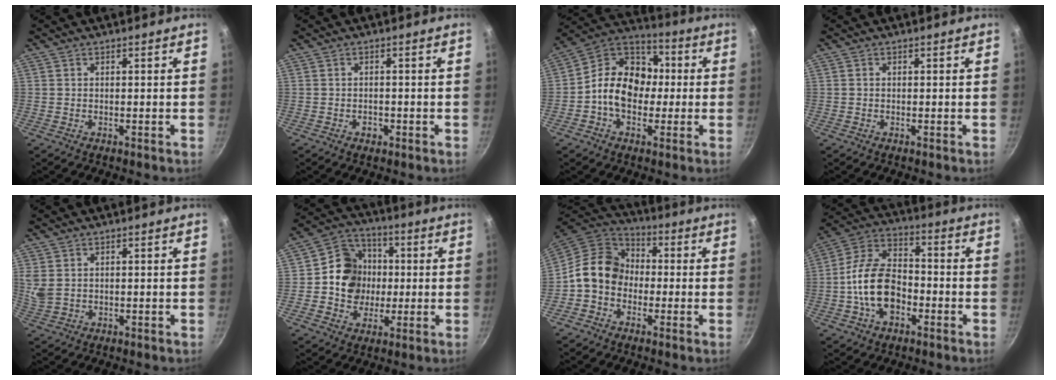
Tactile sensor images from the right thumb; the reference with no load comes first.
{"total": 1.6, "force": [-0.7, 1.1, 0.8], "torque": [-0.011, 0.004, -0.008]}
{"total": 14.2, "force": [-1.1, 11.0, 8.9], "torque": [-0.099, 0.038, -0.042]}
{"total": 0.0}
{"total": 3.8, "force": [1.2, 2.7, 2.4], "torque": [-0.045, -0.005, 0.031]}
{"total": 12.3, "force": [0.0, 11.2, 5.2], "torque": [-0.051, 0.019, -0.015]}
{"total": 11.9, "force": [-1.3, 9.9, 6.6], "torque": [-0.081, 0.037, -0.047]}
{"total": 14.2, "force": [-3.5, 9.1, 10.3], "torque": [-0.161, 0.040, -0.078]}